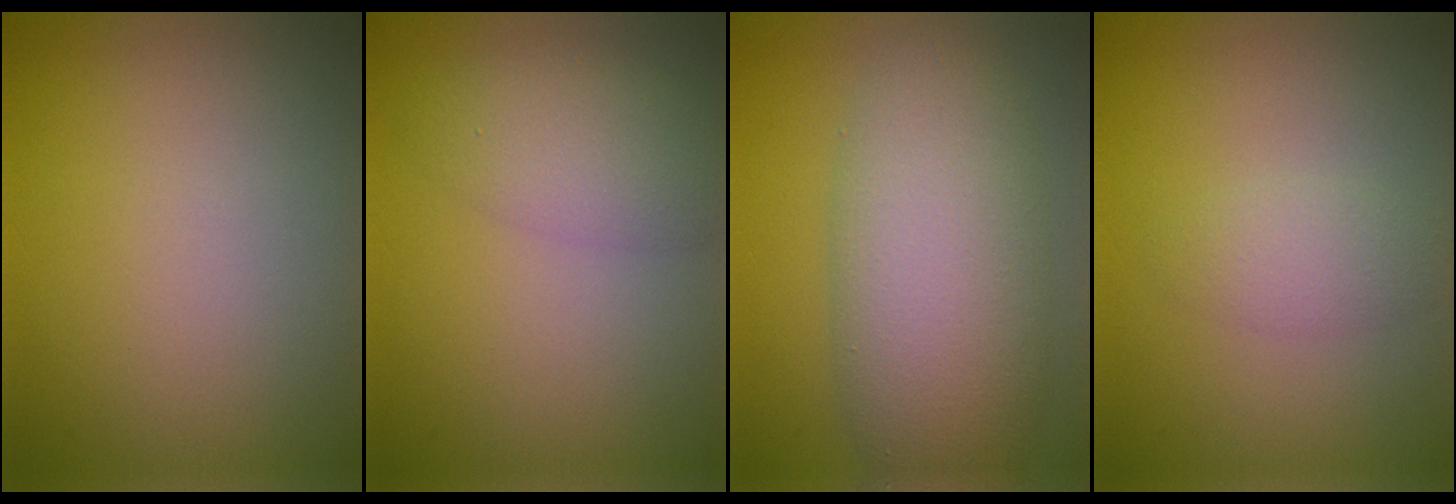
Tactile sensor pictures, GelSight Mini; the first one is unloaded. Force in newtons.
{"total": 3.4, "press": 3.4, "slide": 0.1}
{"total": 8.6, "press": 8.6, "slide": 0.2}
{"total": 1.8, "press": 1.8, "slide": 0.1}